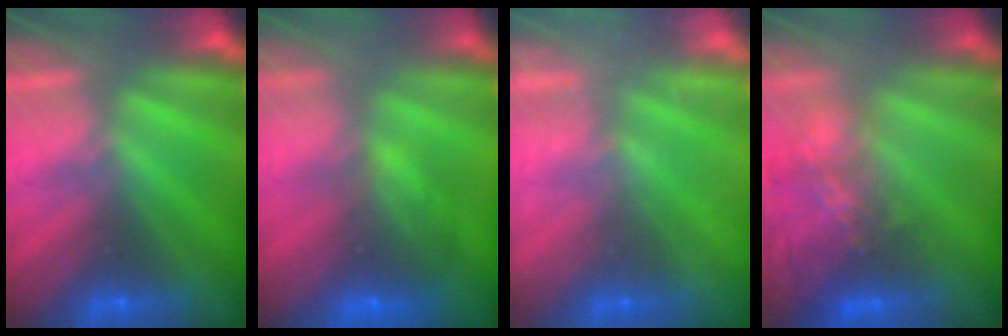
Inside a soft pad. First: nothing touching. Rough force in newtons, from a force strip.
{"total": 8.5}
{"total": 2.4}
{"total": 7.7}